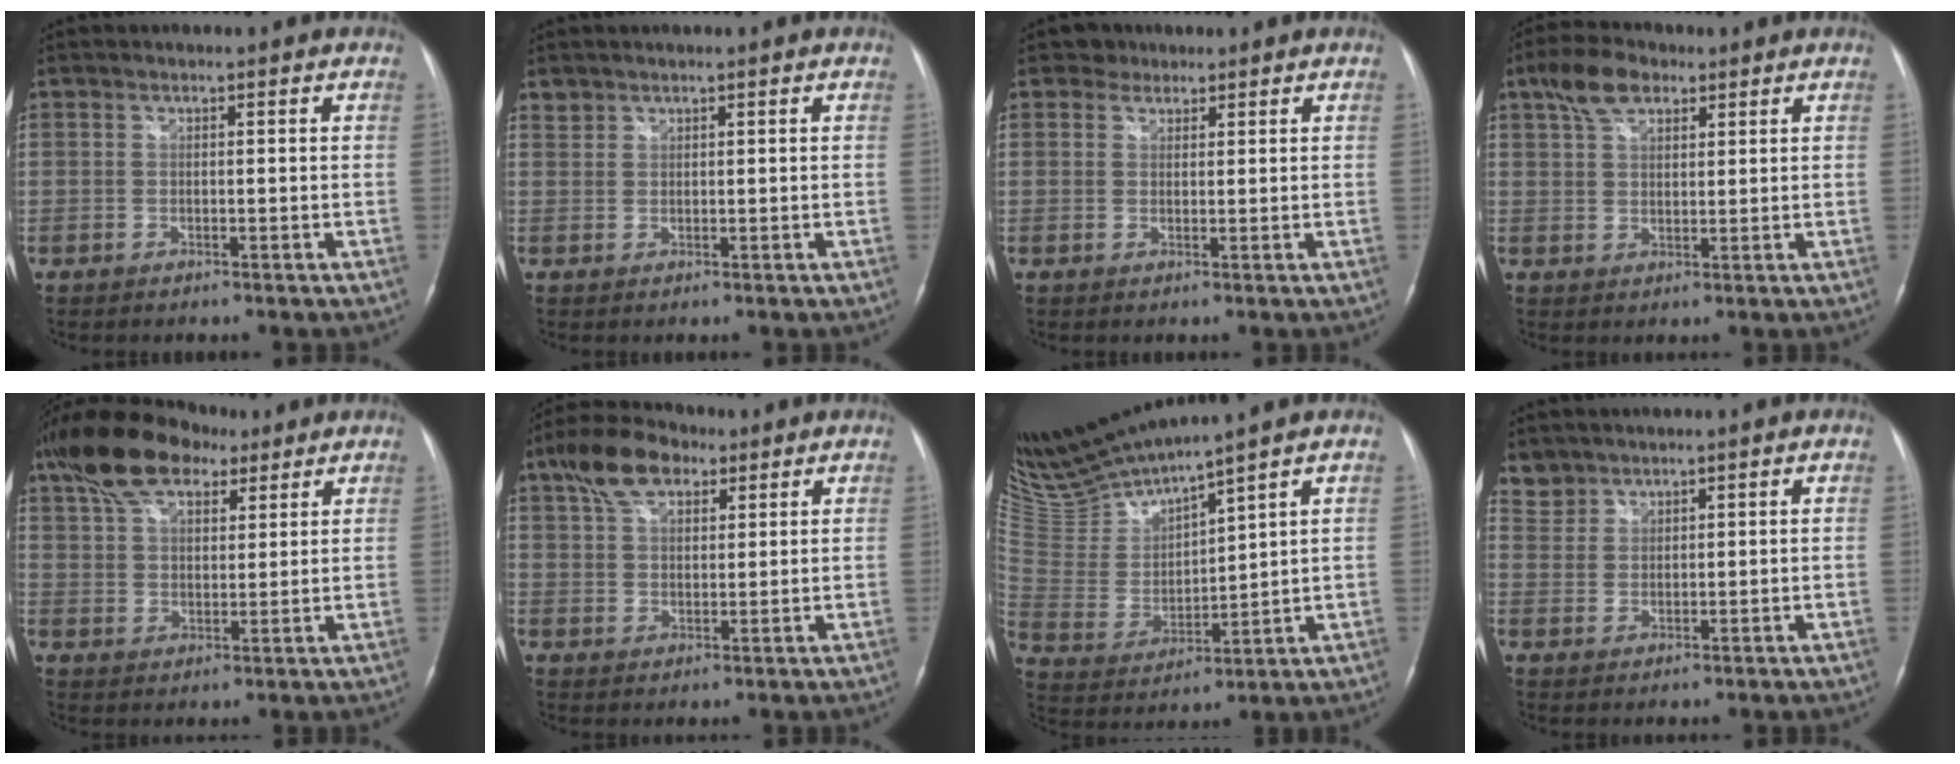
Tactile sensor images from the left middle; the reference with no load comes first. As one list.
[{"total": 1.2, "force": [1.0, 0.6, -0.2], "torque": [0.008, 0.006, 0.018]}, {"total": 2.3, "force": [1.6, 1.6, -0.1], "torque": [0.001, 0.006, 0.021]}, {"total": 6.5, "force": [3.9, 3.5, 3.9], "torque": [-0.082, 0.022, 0.076]}, {"total": 13.4, "force": [8.9, 6.5, 7.7], "torque": [-0.155, 0.041, 0.162]}, {"total": 8.8, "force": [5.2, 4.7, 5.4], "torque": [-0.112, 0.027, 0.095]}, {"total": 14.1, "force": [13.2, -0.6, 4.9], "torque": [-0.115, -0.013, 0.277]}, {"total": 3.3, "force": [2.9, 1.6, -0.5], "torque": [0.017, 0.008, 0.058]}]